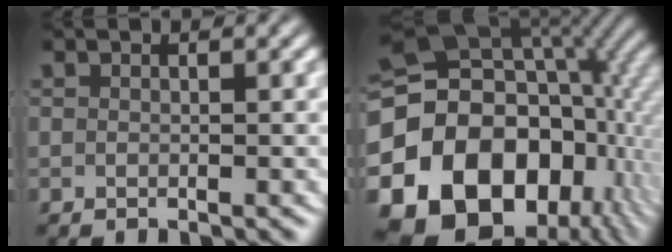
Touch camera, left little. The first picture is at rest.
{"total": 23.6, "force": [-2.5, 18.3, 14.7], "torque": [-0.293, -0.053, -0.042]}